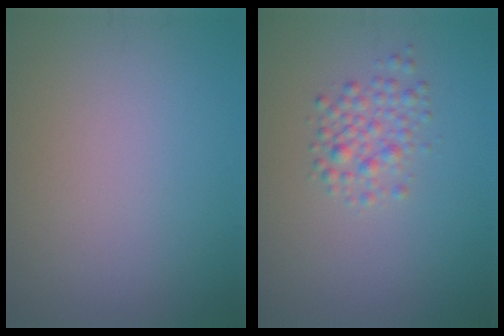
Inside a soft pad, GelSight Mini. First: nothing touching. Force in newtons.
{"total": 2.3, "press": 2.3, "slide": 0.1}